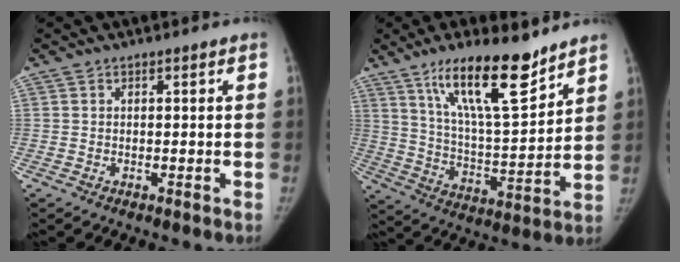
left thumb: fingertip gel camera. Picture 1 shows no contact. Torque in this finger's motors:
{"motor_torque": [0.83, -0.28, 1.81, -0.97, 0.51]}